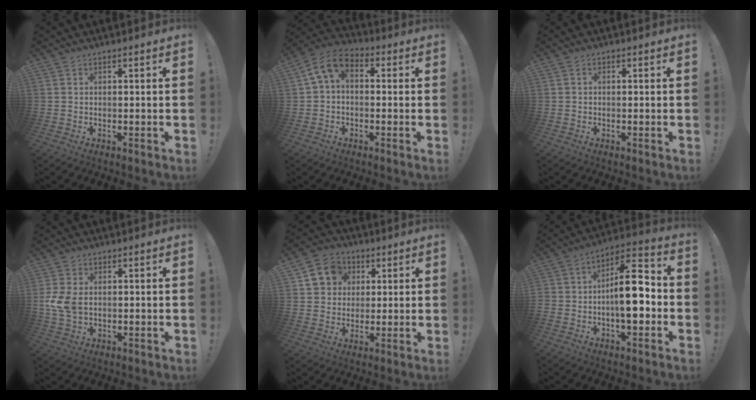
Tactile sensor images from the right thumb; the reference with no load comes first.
{"total": 7.6, "force": [1.4, 5.0, 5.5], "torque": [-0.114, 0.005, 0.031]}
{"total": 0.6, "force": [-0.4, 0.3, 0.4], "torque": [-0.009, 0.003, -0.007]}
{"total": 6.4, "force": [0.3, 4.2, 4.8], "torque": [-0.110, -0.005, 0.003]}
{"total": 9.7, "force": [2.9, 8.7, 3.2], "torque": [-0.044, -0.002, 0.060]}
{"total": 14.9, "force": [-2.9, 7.4, 12.6], "torque": [-0.189, 0.030, -0.046]}